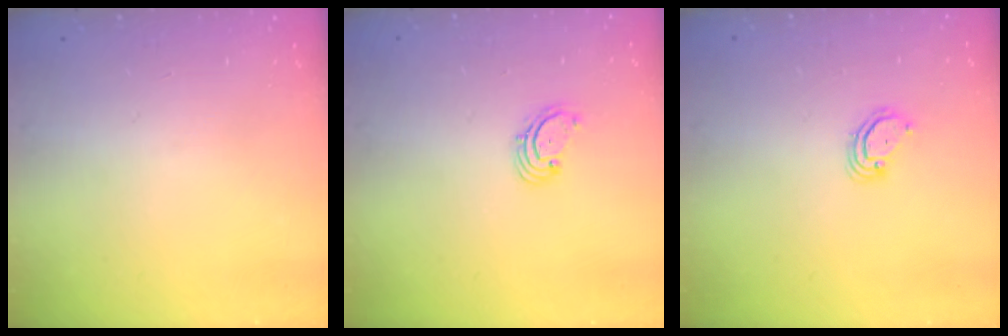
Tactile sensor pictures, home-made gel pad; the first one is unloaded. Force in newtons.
{"total": 1.6, "press": 1.6, "slide": 0.2}
{"total": 3.6, "press": 3.6, "slide": 0.3}